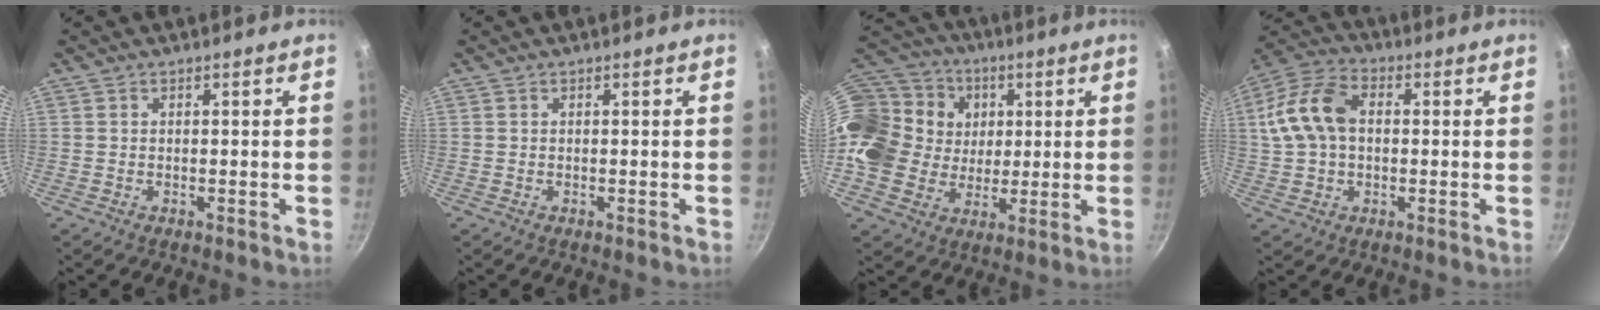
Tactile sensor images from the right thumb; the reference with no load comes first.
{"total": 0.0}
{"total": 23.1, "force": [5.2, 19.0, 12.1], "torque": [-0.226, 0.017, 0.095]}
{"total": 12.7, "force": [1.3, 8.6, 9.3], "torque": [-0.171, 0.026, 0.012]}